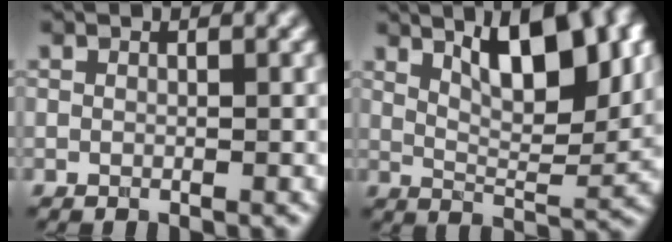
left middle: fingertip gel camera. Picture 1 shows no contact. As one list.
[{"total": 8.1, "force": [3.9, 2.6, 6.6], "torque": [-0.101, -0.001, 0.069]}]